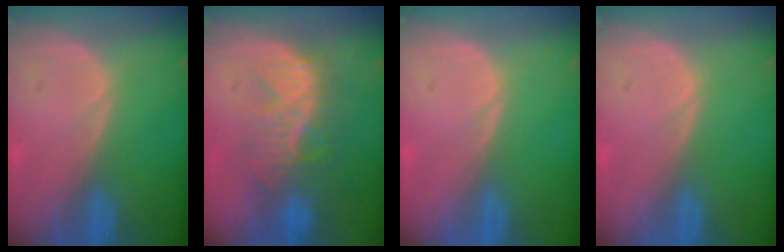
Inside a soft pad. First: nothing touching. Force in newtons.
{"total": 9.5, "press": 8.6, "slide": 4.1}
{"total": 0.0}
{"total": 0.0}